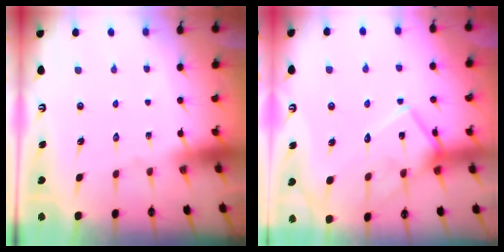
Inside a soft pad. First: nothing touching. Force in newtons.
{"total": 14.4, "press": 14.4, "slide": 1.1}